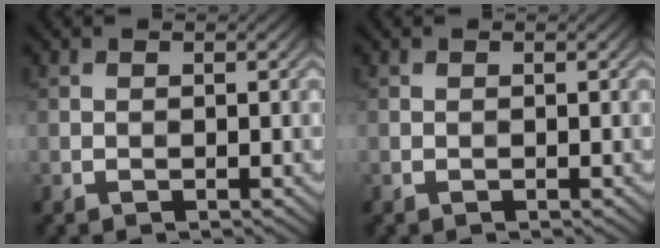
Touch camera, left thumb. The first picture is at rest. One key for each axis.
{"total": 0.0}